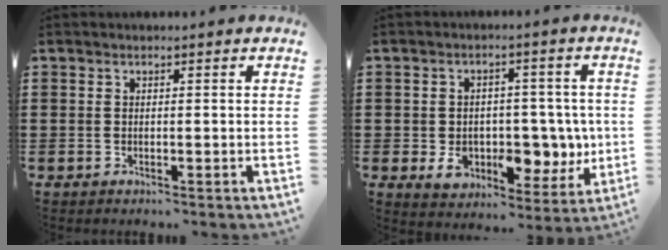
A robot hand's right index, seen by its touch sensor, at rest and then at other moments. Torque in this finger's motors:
{"motor_torque": [2.14, 0.00, 0.59, 0.13]}